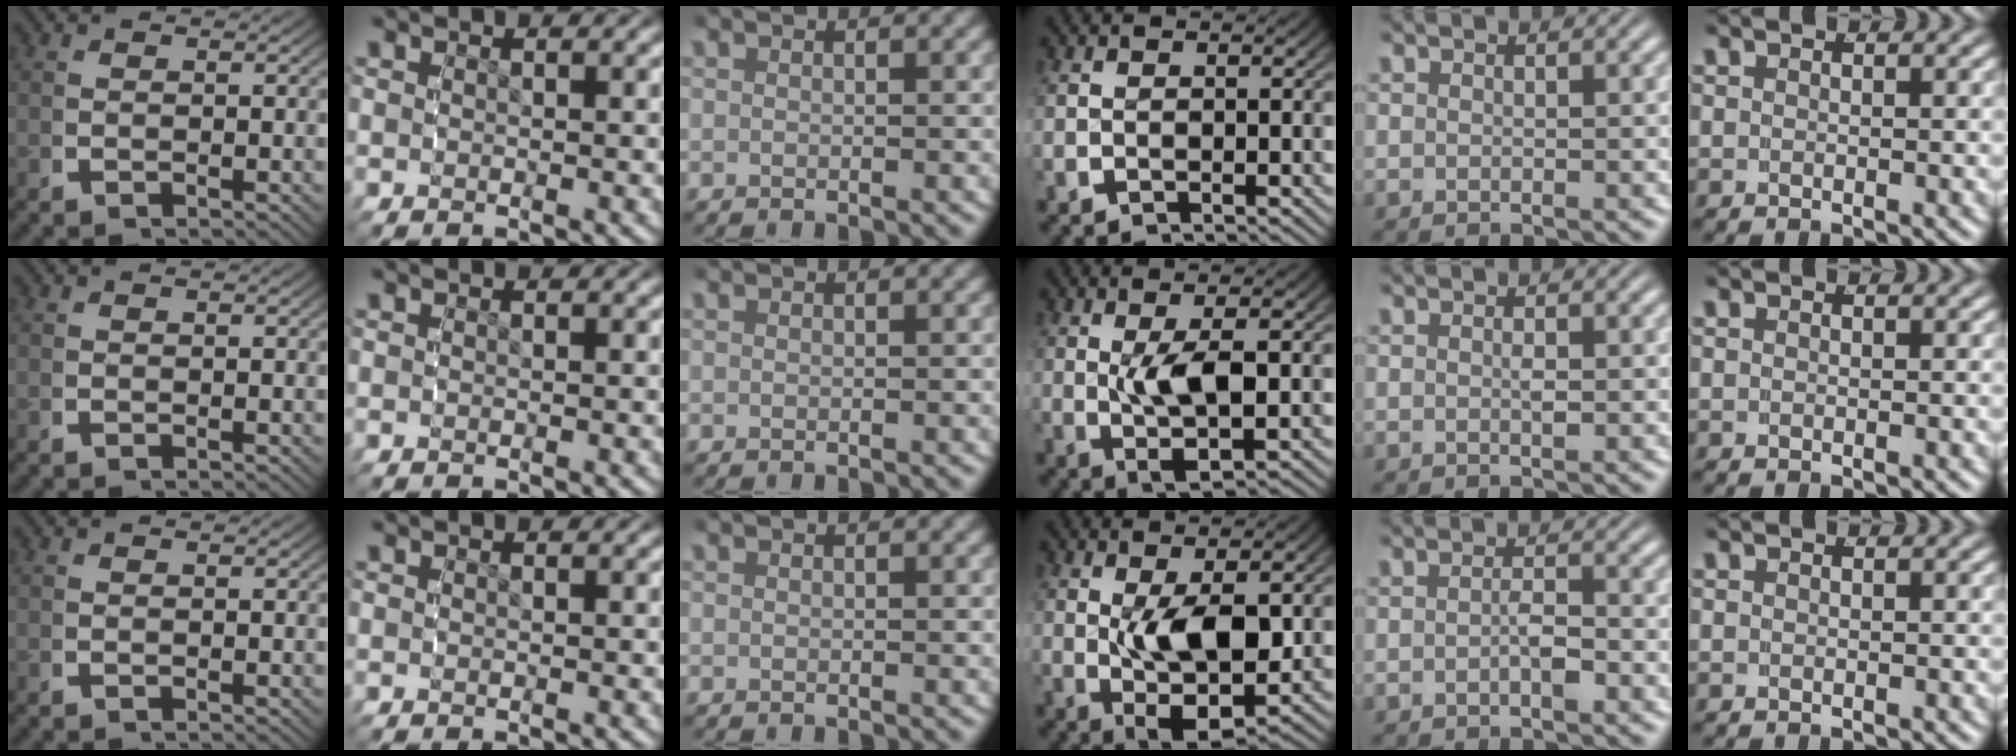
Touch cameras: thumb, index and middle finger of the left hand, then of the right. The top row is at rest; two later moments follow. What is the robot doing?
{"motion": "grasp_and_lifting", "object": "camera"}